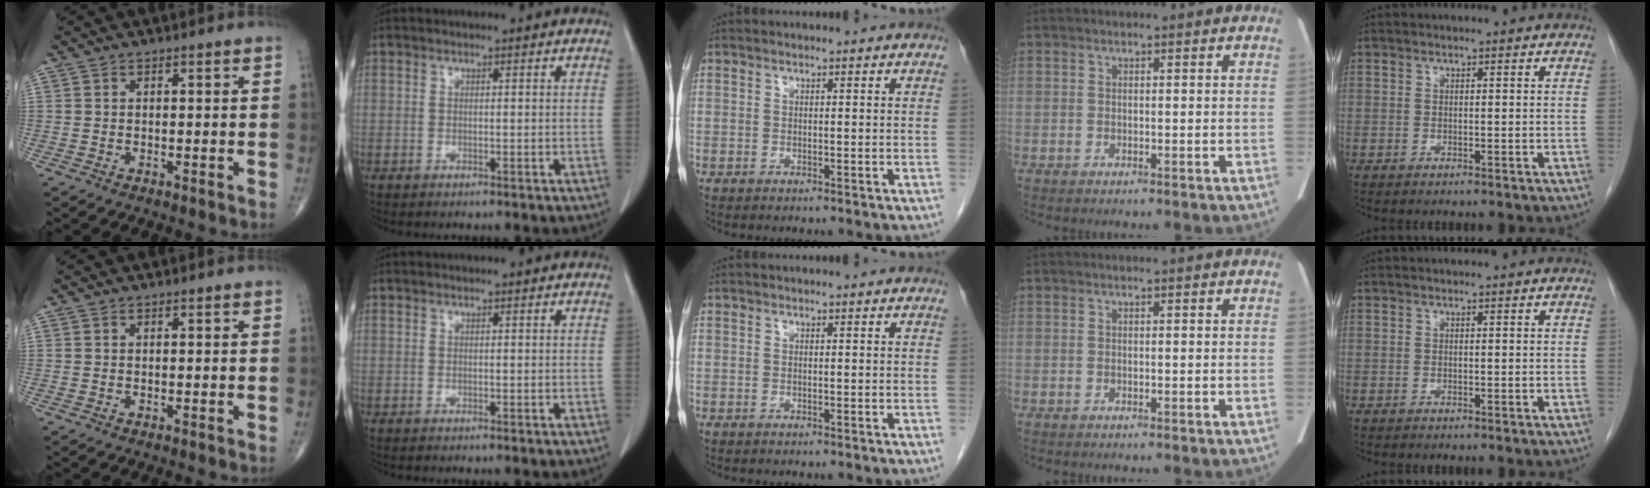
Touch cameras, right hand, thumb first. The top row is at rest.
{}